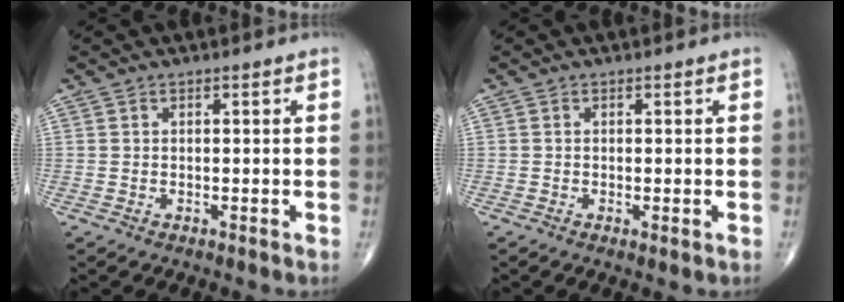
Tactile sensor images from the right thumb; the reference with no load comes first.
{"total": 0.9, "force": [-0.2, 0.2, 0.9], "torque": [-0.019, -0.005, -0.005]}